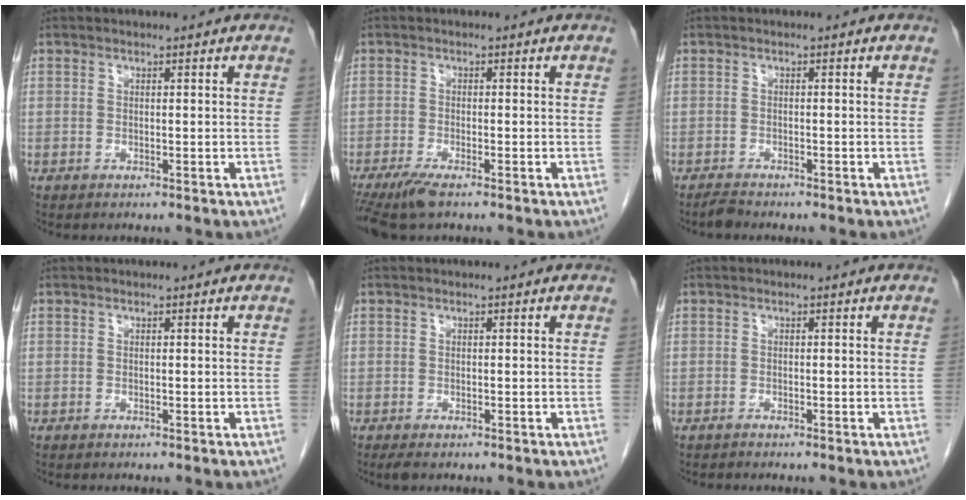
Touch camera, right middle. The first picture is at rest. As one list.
[{"total": 4.5, "force": [-3.3, 0.5, 3.0], "torque": [-0.058, -0.012, -0.060]}, {"total": 1.3, "force": [-1.3, 0.1, 0.3], "torque": [-0.012, -0.004, -0.023]}, {"total": 0.0}, {"total": 1.4, "force": [-1.0, 0.5, 0.9], "torque": [-0.014, -0.003, -0.012]}, {"total": 1.5, "force": [1.5, -0.1, -0.1], "torque": [-0.004, -0.005, 0.023]}]